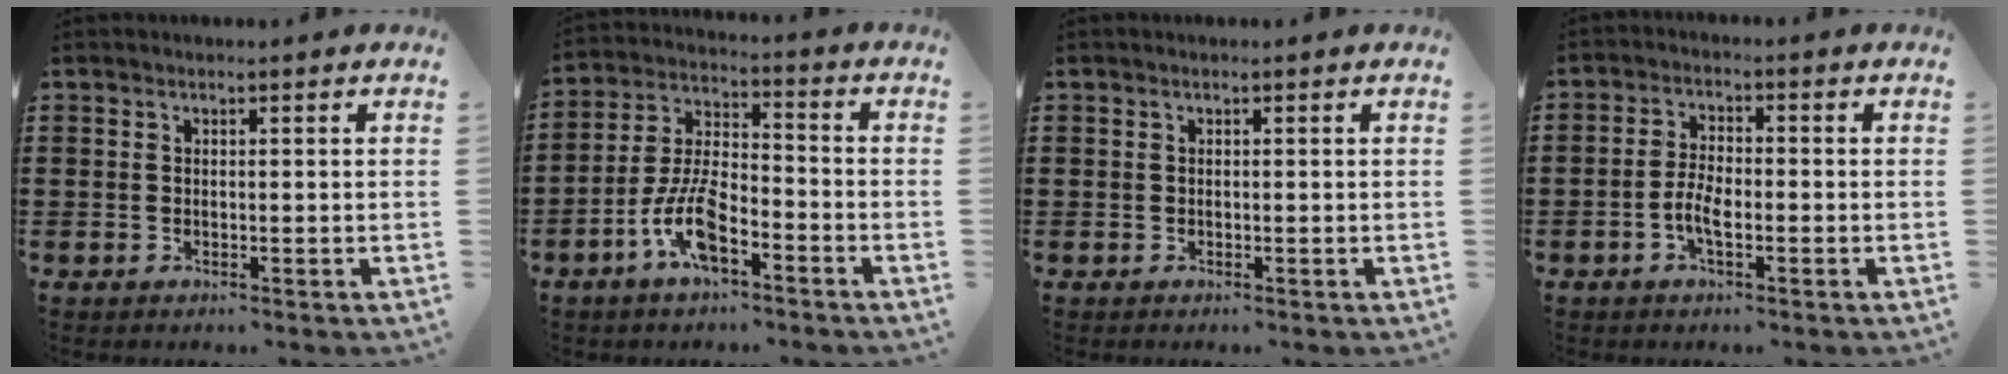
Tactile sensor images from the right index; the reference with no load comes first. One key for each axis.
{"total": 8.6, "fx": -4.4, "fy": 3.3, "fz": 6.6, "tx": -0.155, "ty": -0.002, "tz": -0.086}
{"total": 0.0}
{"total": 4.3, "fx": -1.6, "fy": 1.6, "fz": 3.6, "tx": -0.091, "ty": -0.005, "tz": -0.037}